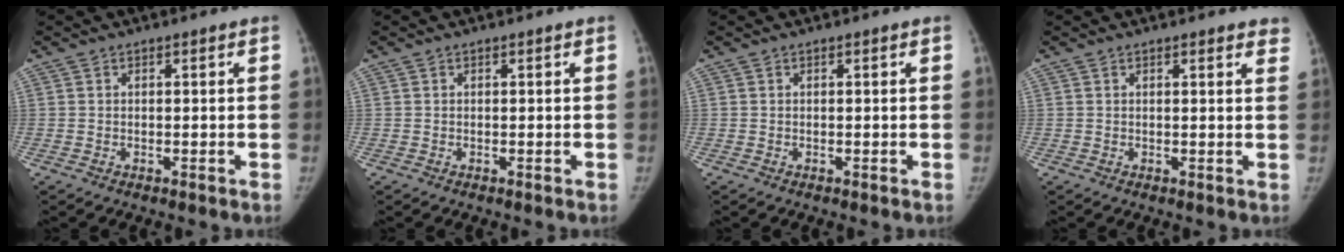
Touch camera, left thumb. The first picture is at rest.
{"total": 0.0}
{"total": 0.0}
{"total": 3.4, "force": [2.8, 1.0, 1.6], "torque": [0.000, -0.006, 0.021]}